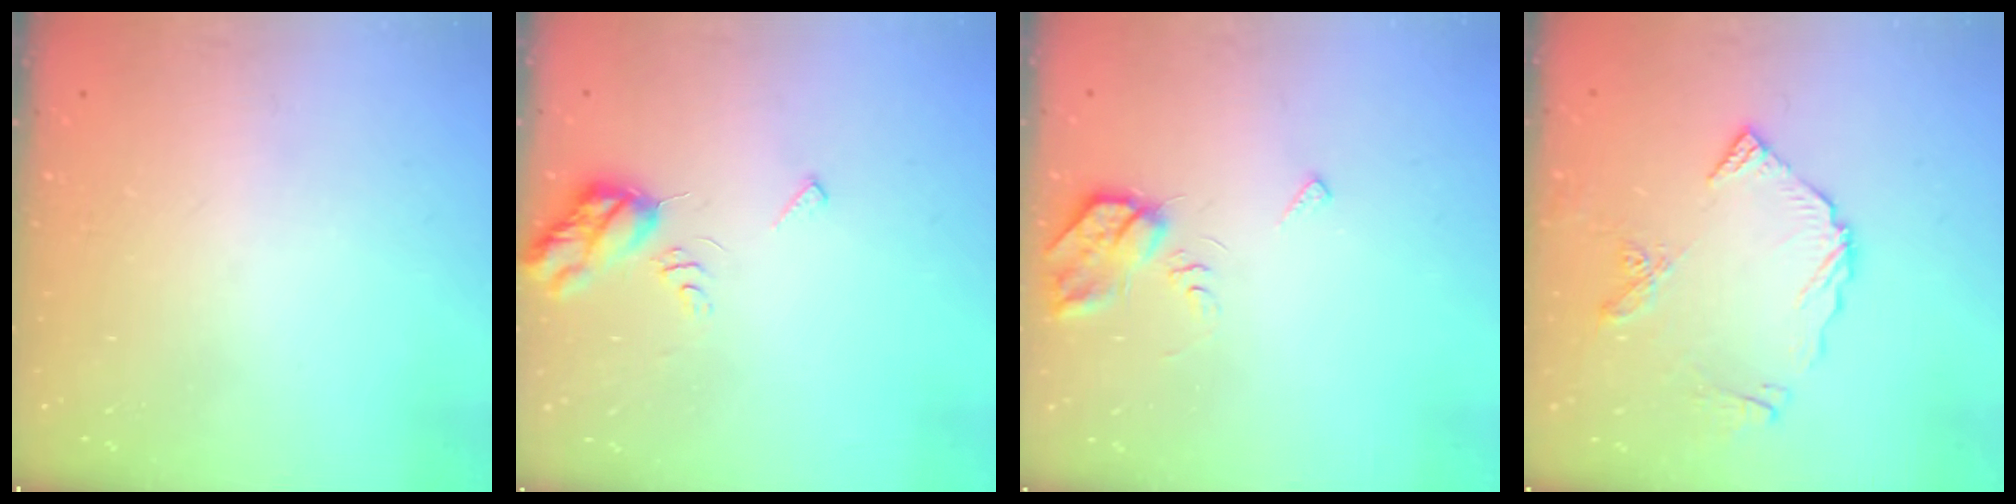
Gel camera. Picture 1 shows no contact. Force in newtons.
{"total": 7.9, "press": 7.8, "slide": 0.5}
{"total": 6.6, "press": 6.6, "slide": 0.6}
{"total": 9.1, "press": 9.1, "slide": 0.7}